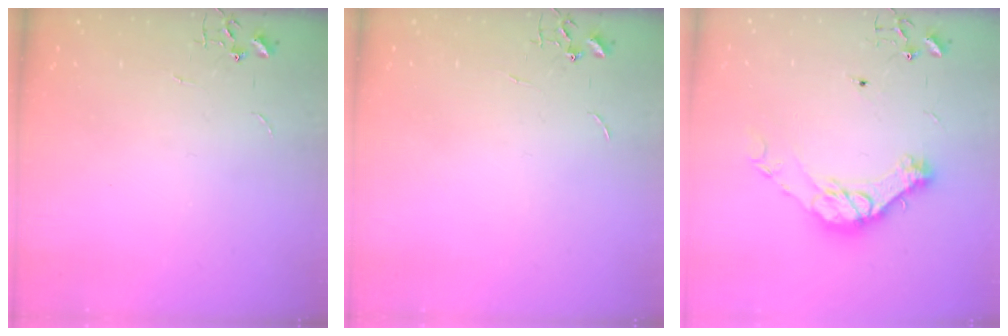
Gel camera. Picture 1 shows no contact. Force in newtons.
{"total": 0.0}
{"total": 14.5, "press": 14.5, "slide": 1.1}